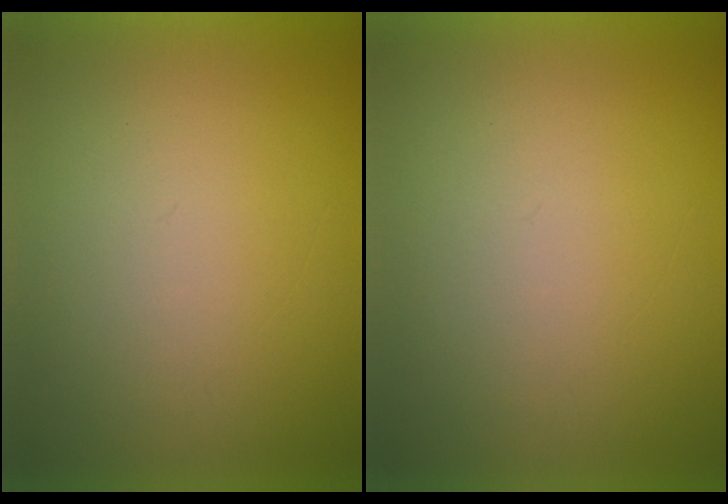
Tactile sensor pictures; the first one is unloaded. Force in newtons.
{"total": 1.0}